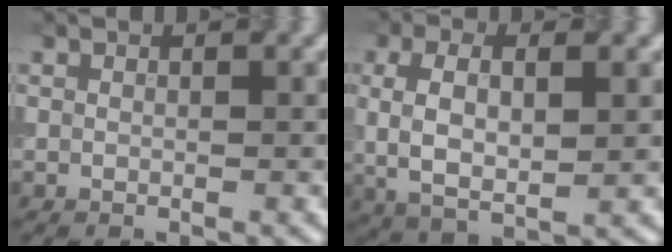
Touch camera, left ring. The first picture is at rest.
{"total": 5.6, "force": [0.6, 2.5, 5.0], "torque": [-0.099, 0.000, 0.009]}